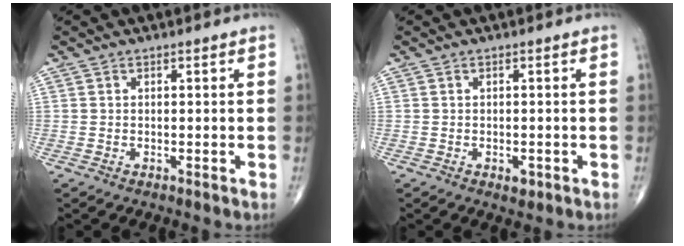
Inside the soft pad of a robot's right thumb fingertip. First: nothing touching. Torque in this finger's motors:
{"motor_torque": [0.35, 0.18, 0.06, -0.27, -0.03]}